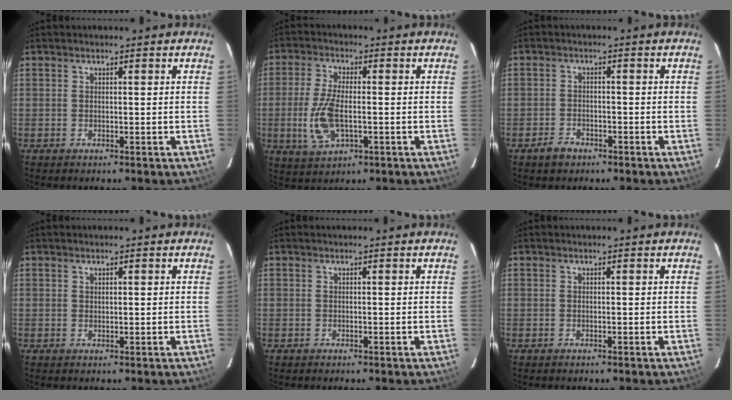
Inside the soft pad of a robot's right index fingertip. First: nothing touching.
{"total": 9.4, "force": [-1.8, 4.2, 8.2], "torque": [-0.180, -0.005, -0.033]}
{"total": 3.4, "force": [-2.3, 2.1, 1.2], "torque": [-0.029, 0.007, -0.035]}
{"total": 0.6, "force": [0.5, 0.3, 0.3], "torque": [-0.005, 0.001, 0.010]}
{"total": 0.0}
{"total": 0.0}